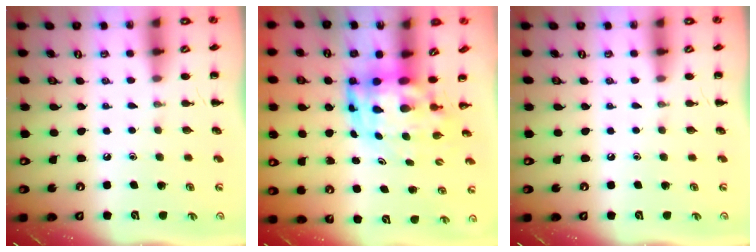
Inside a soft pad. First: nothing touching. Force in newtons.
{"total": 5.8, "press": 5.5, "slide": 1.8}
{"total": 0.0}